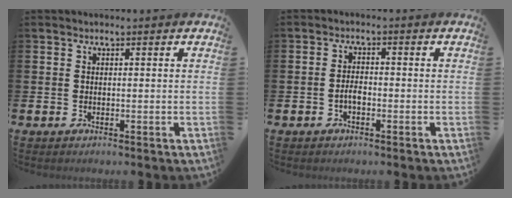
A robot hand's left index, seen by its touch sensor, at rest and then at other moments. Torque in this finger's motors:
{"motor_torque": [0.45, 0.10, 0.02, 0.03]}